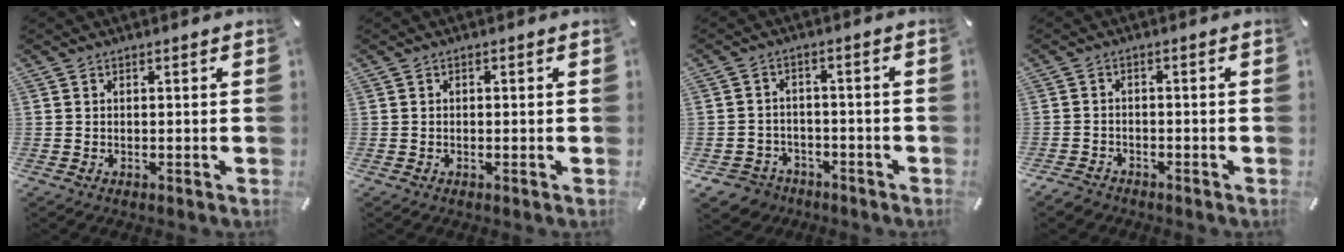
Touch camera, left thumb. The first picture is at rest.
{"total": 0.5, "force": [-0.2, 0.4, 0.3], "torque": [-0.006, 0.001, -0.004]}
{"total": 4.9, "force": [-2.9, 3.9, 1.0], "torque": [-0.031, 0.012, -0.058]}
{"total": 2.6, "force": [-2.2, 1.3, 0.5], "torque": [-0.016, 0.012, -0.048]}